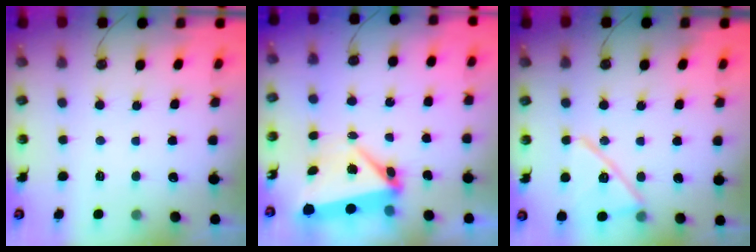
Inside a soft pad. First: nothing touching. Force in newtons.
{"total": 7.0, "press": 6.9, "slide": 0.7}
{"total": 15.5, "press": 15.4, "slide": 1.1}